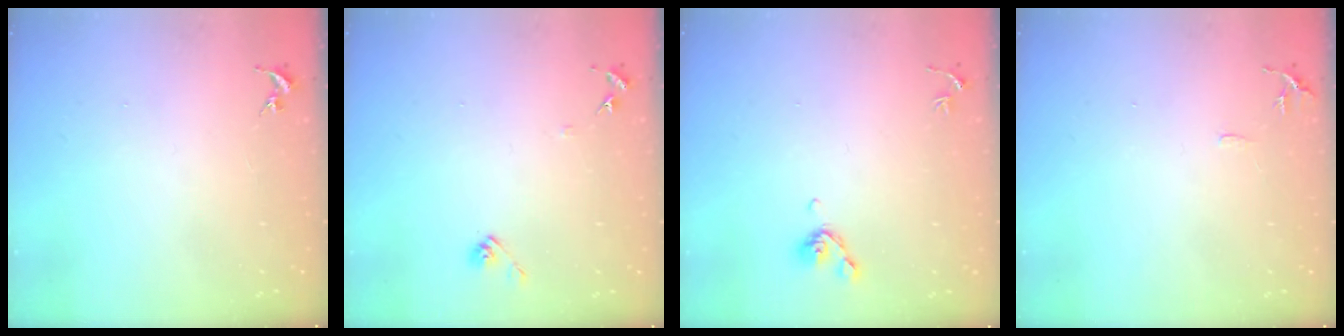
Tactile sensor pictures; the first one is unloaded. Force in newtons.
{"total": 6.9, "press": 6.9, "slide": 0.7}
{"total": 6.1, "press": 6.0, "slide": 1.1}
{"total": 6.4, "press": 6.4, "slide": 0.6}